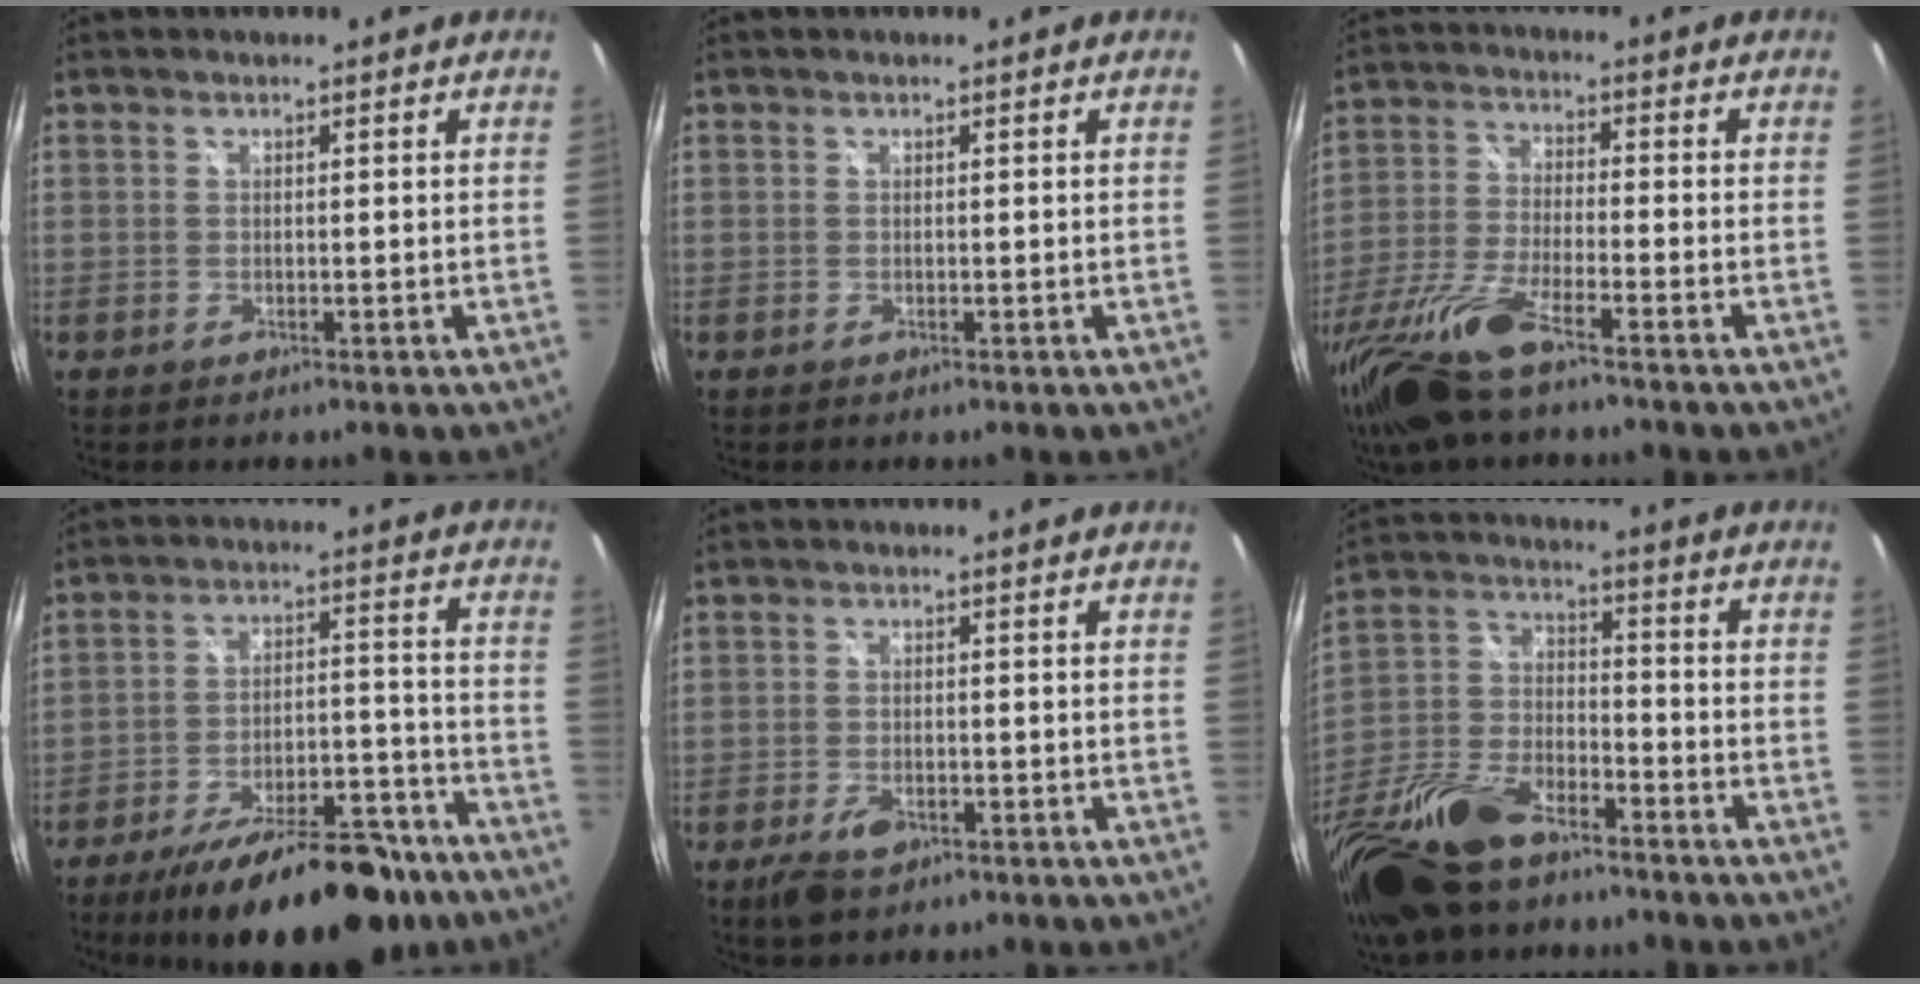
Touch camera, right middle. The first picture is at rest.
{"total": 0.0}
{"total": 16.2, "force": [-11.7, 3.1, 10.8], "torque": [-0.235, -0.045, -0.228]}
{"total": 22.2, "force": [-17.1, 7.6, 11.9], "torque": [-0.194, -0.004, -0.241]}
{"total": 4.8, "force": [-2.9, 2.4, 3.0], "torque": [-0.075, -0.010, -0.050]}
{"total": 22.2, "force": [-15.0, 10.2, 12.8], "torque": [-0.300, -0.023, -0.279]}